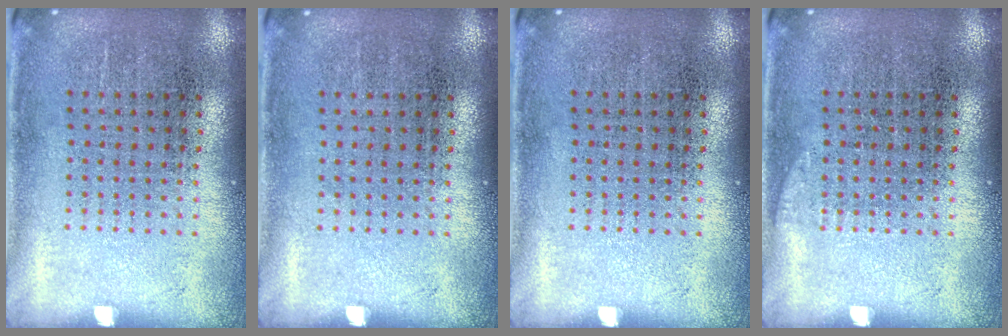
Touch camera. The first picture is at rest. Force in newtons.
{"total": 0.0}
{"total": 0.0}
{"total": 0.6, "press": 0.6, "slide": 0.2}